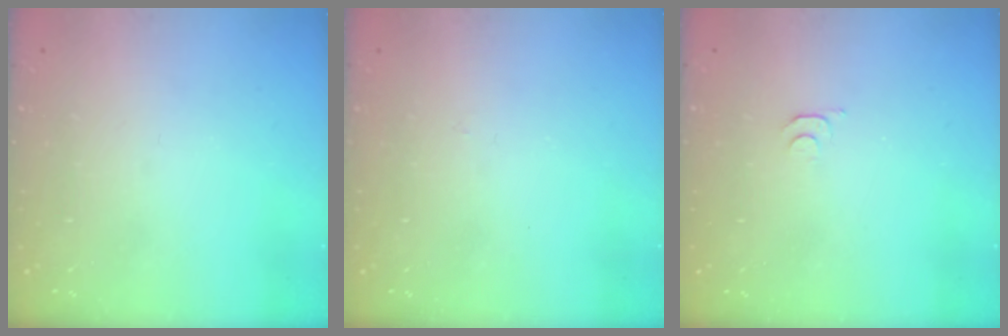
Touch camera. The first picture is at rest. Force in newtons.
{"total": 2.7, "press": 2.7, "slide": 0.5}
{"total": 3.9, "press": 3.8, "slide": 0.5}